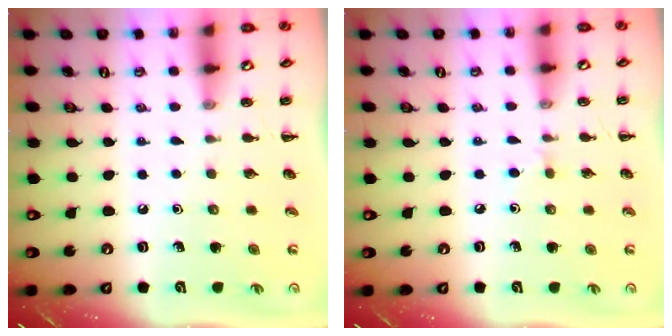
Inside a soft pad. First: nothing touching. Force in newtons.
{"total": 3.8, "press": 3.5, "slide": 1.4}